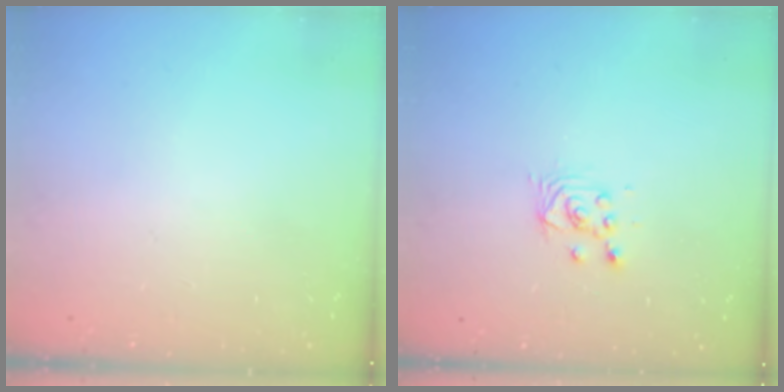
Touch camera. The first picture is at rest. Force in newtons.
{"total": 2.6, "press": 2.6, "slide": 0.1}